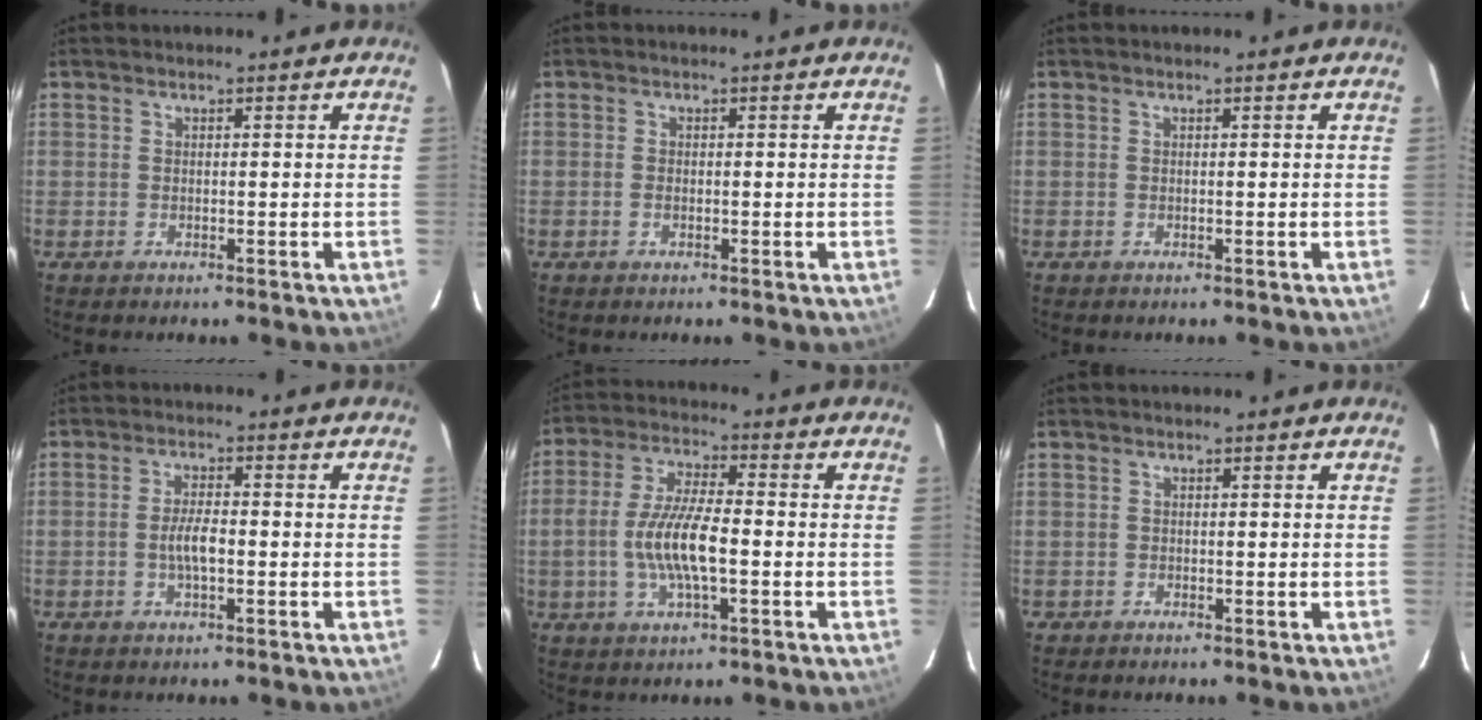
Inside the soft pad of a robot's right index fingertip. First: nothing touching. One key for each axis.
{"total": 0.8, "fx": -0.3, "fy": 0.4, "fz": 0.6, "tx": -0.014, "ty": 0.000, "tz": -0.006}
{"total": 0.0}
{"total": 4.0, "fx": -0.9, "fy": 1.1, "fz": 3.7, "tx": -0.074, "ty": 0.002, "tz": -0.017}
{"total": 10.8, "fx": -2.1, "fy": 3.0, "fz": 10.1, "tx": -0.206, "ty": 0.001, "tz": -0.041}
{"total": 0.8, "fx": -0.3, "fy": 0.7, "fz": -0.1, "tx": -0.001, "ty": 0.003, "tz": -0.004}